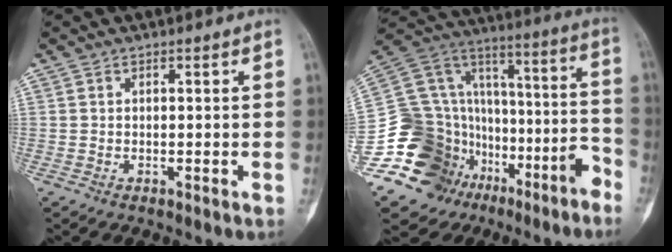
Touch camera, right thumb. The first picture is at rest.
{"total": 27.5, "force": [-15.8, 19.1, 11.9], "torque": [-0.174, 0.164, -0.251]}